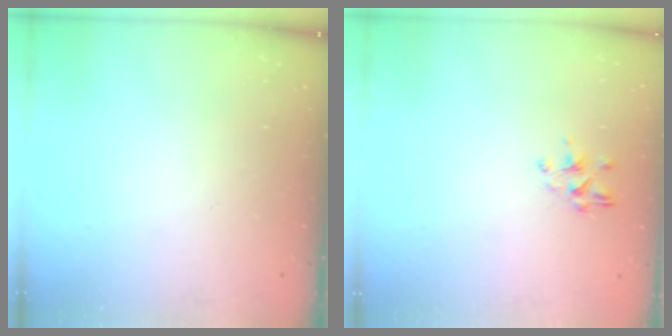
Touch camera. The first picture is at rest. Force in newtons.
{"total": 2.4, "press": 2.2, "slide": 1.0}